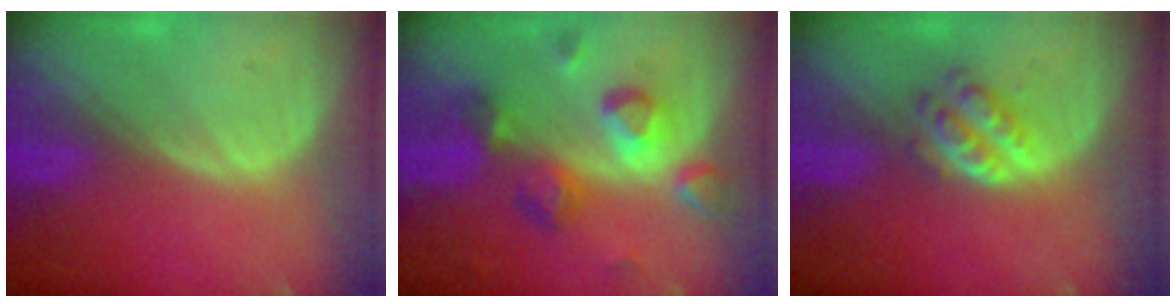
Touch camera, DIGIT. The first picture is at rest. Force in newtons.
{"total": 8.6, "press": 7.9, "slide": 3.3}
{"total": 4.1, "press": 4.0, "slide": 0.9}